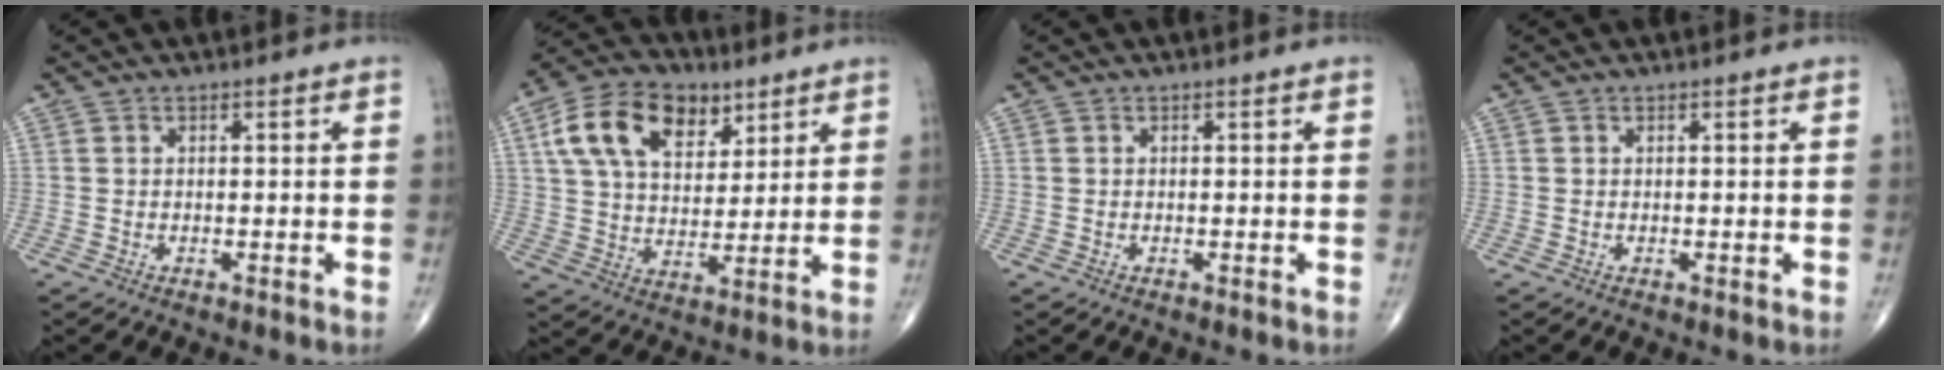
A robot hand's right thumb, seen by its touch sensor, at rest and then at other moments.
{"total": 16.2, "force": [7.3, 10.1, 10.4], "torque": [-0.160, -0.011, 0.131]}
{"total": 0.0}
{"total": 0.0}